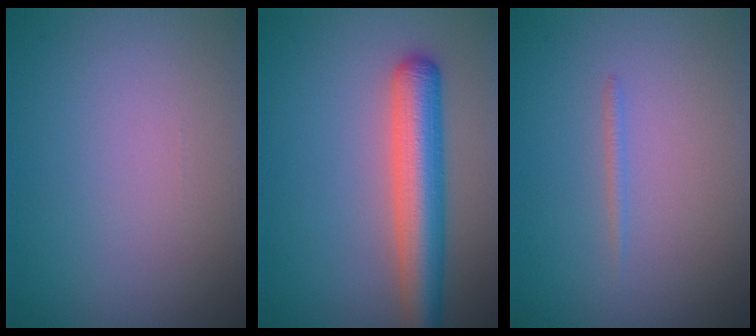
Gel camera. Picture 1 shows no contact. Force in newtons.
{"total": 6.0, "press": 6.0, "slide": 0.3}
{"total": 0.6, "press": 0.6, "slide": 0.0}